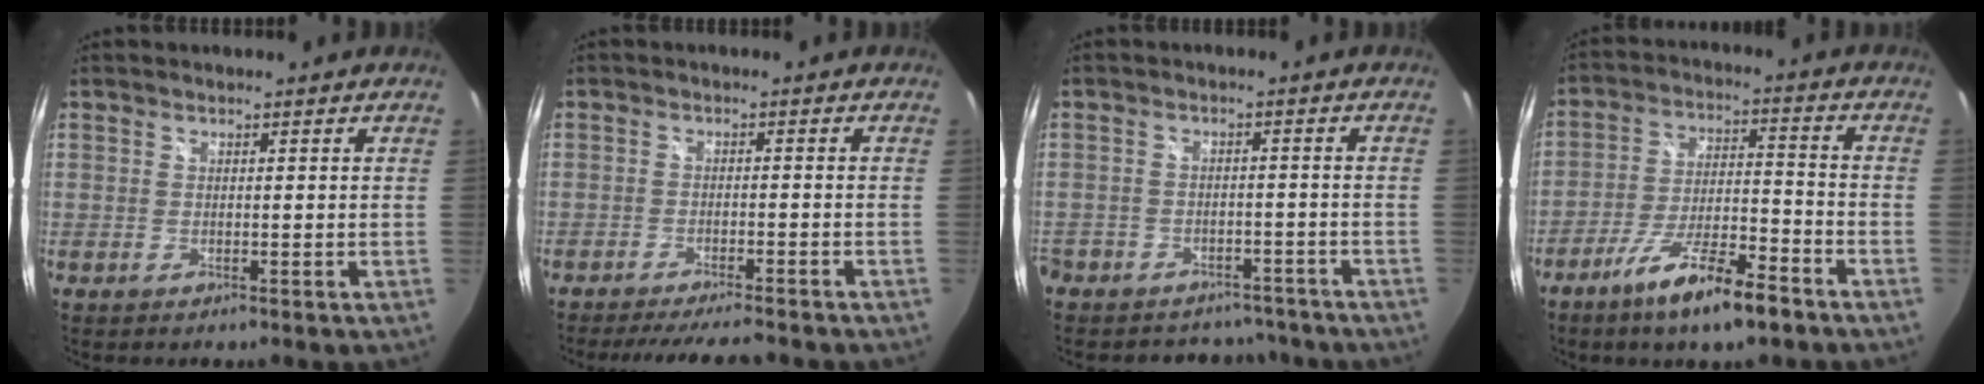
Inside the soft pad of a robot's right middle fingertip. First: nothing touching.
{"total": 9.8, "force": [-8.7, 1.3, 4.2], "torque": [-0.092, -0.010, -0.130]}
{"total": 11.4, "force": [-8.9, 6.9, 2.2], "torque": [-0.074, 0.024, -0.115]}
{"total": 12.1, "force": [-8.3, 2.3, 8.5], "torque": [-0.168, -0.011, -0.142]}